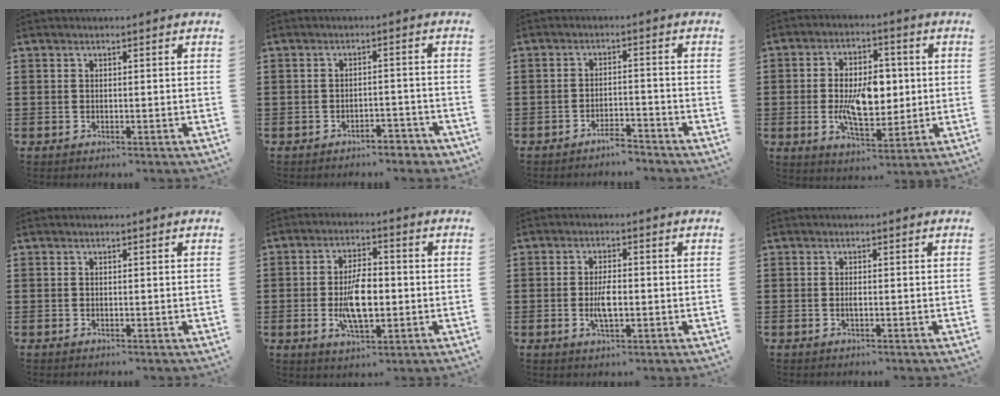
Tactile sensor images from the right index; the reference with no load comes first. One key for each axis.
{"total": 2.7, "fx": -2.6, "fy": 0.5, "fz": 0.6, "tx": -0.016, "ty": 0.002, "tz": -0.053}
{"total": 3.2, "fx": -3.1, "fy": 0.2, "fz": 0.8, "tx": -0.018, "ty": 0.001, "tz": -0.062}
{"total": 9.5, "fx": -0.1, "fy": 5.1, "fz": 8.0, "tx": -0.149, "ty": 0.003, "tz": -0.007}
{"total": 0.0}
{"total": 8.5, "fx": -1.2, "fy": 3.9, "fz": 7.5, "tx": -0.149, "ty": -0.003, "tz": -0.027}
{"total": 4.3, "fx": -0.6, "fy": 1.6, "fz": 3.9, "tx": -0.085, "ty": -0.002, "tz": -0.015}
{"total": 0.8, "fx": -0.1, "fy": 0.3, "fz": 0.8, "tx": -0.016, "ty": -0.002, "tz": -0.001}